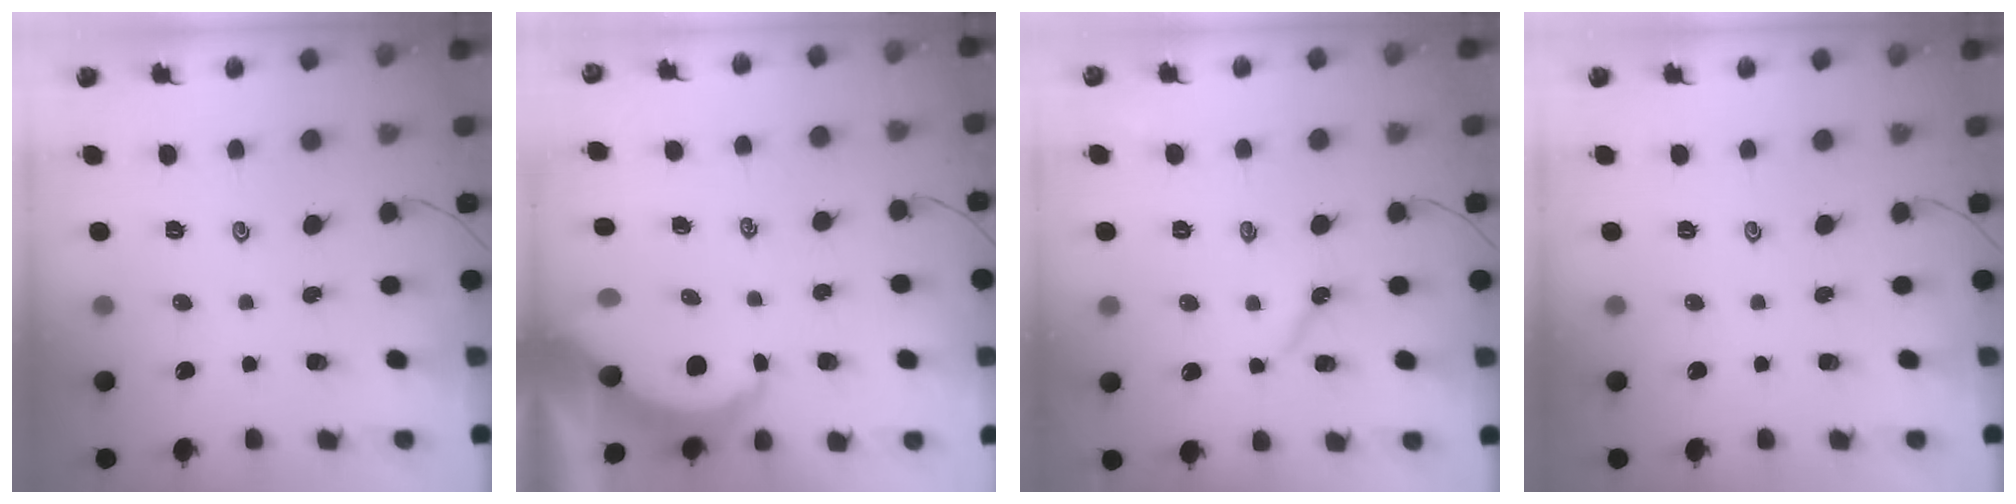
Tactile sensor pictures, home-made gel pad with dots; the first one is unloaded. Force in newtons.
{"total": 5.6, "press": 5.6, "slide": 0.3}
{"total": 3.7, "press": 3.7, "slide": 0.4}
{"total": 0.0}